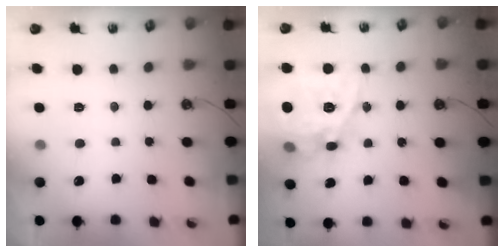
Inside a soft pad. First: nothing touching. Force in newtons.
{"total": 22.6, "press": 22.3, "slide": 3.2}